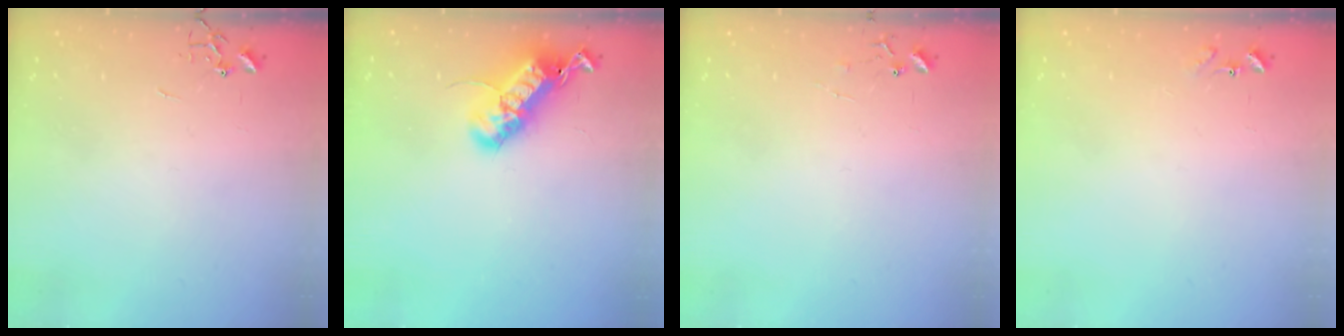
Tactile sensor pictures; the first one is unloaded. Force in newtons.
{"total": 21.0, "press": 21.0, "slide": 0.4}
{"total": 6.9, "press": 6.9, "slide": 0.4}
{"total": 6.9, "press": 6.8, "slide": 0.6}